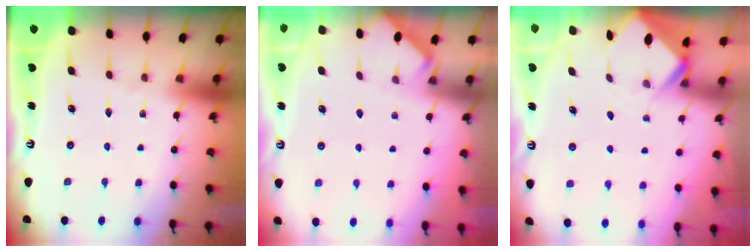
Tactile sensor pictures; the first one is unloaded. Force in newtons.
{"total": 1.9, "press": 1.8, "slide": 0.3}
{"total": 2.7, "press": 2.7, "slide": 0.1}